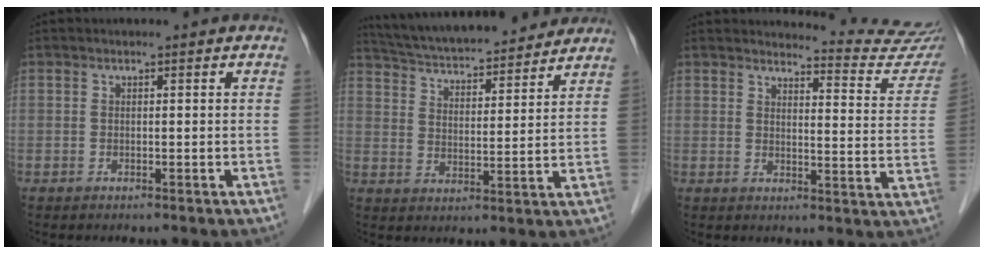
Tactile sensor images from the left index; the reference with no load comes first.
{"total": 19.0, "force": [17.4, 2.9, 7.0], "torque": [-0.120, 0.026, 0.260]}
{"total": 13.5, "force": [13.5, 0.3, 0.6], "torque": [0.013, -0.099, 0.126]}